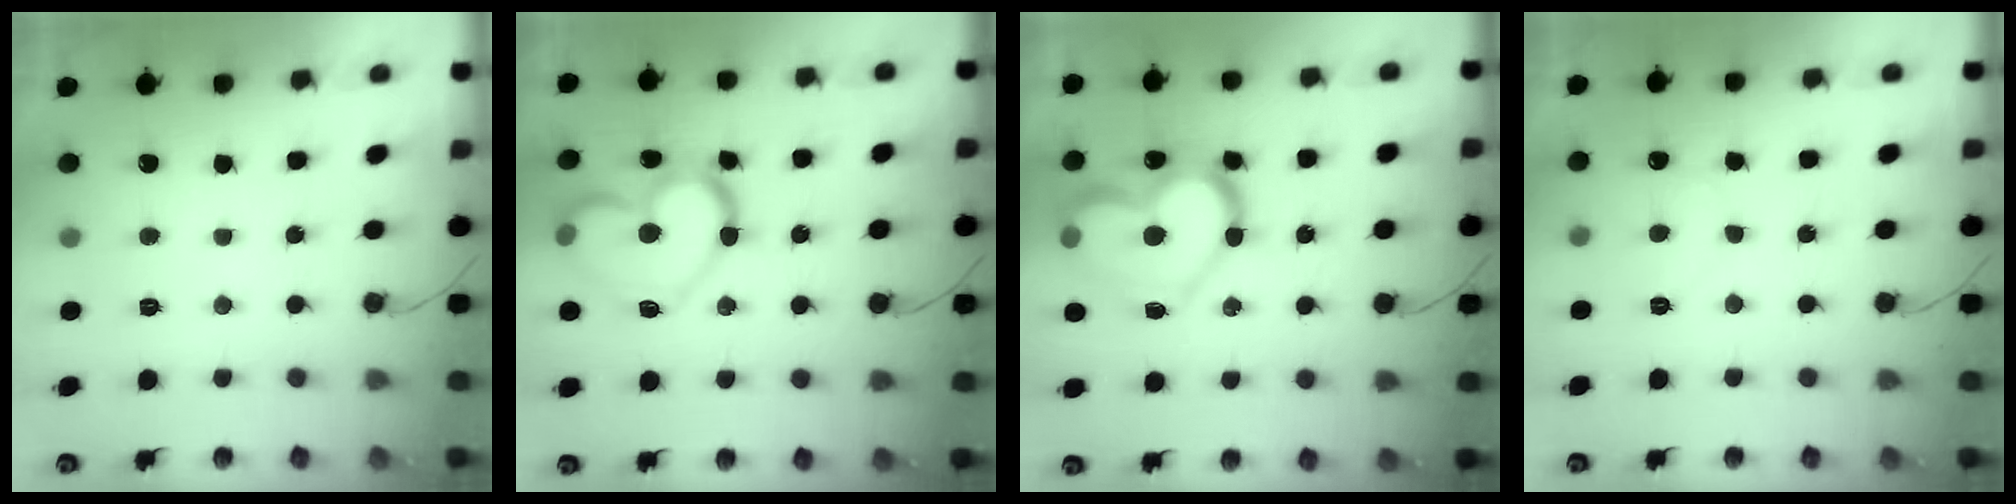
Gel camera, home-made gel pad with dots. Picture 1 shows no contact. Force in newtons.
{"total": 18.6, "press": 18.5, "slide": 2.2}
{"total": 20.7, "press": 20.6, "slide": 1.5}
{"total": 7.7, "press": 7.7, "slide": 0.6}